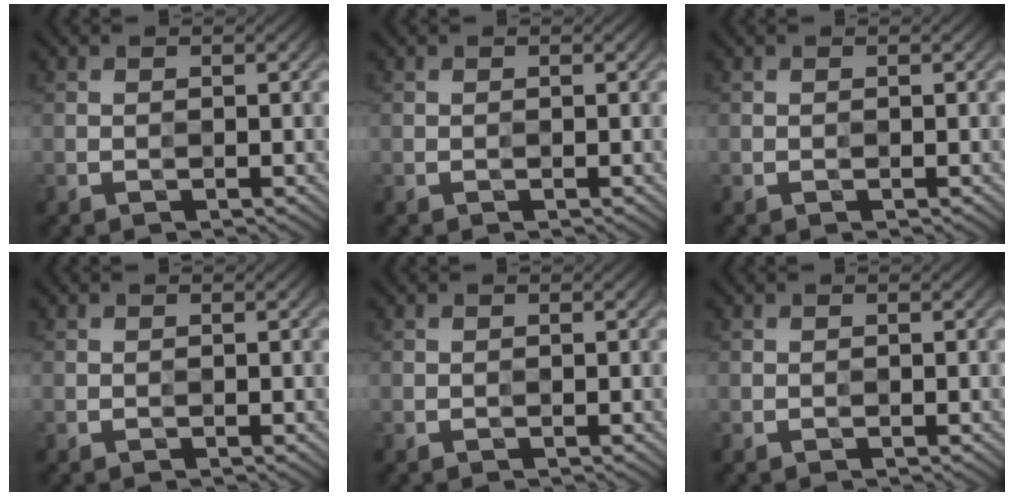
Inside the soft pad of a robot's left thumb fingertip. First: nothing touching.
{"total": 0.0}
{"total": 0.0}
{"total": 0.0}
{"total": 0.0}
{"total": 0.0}